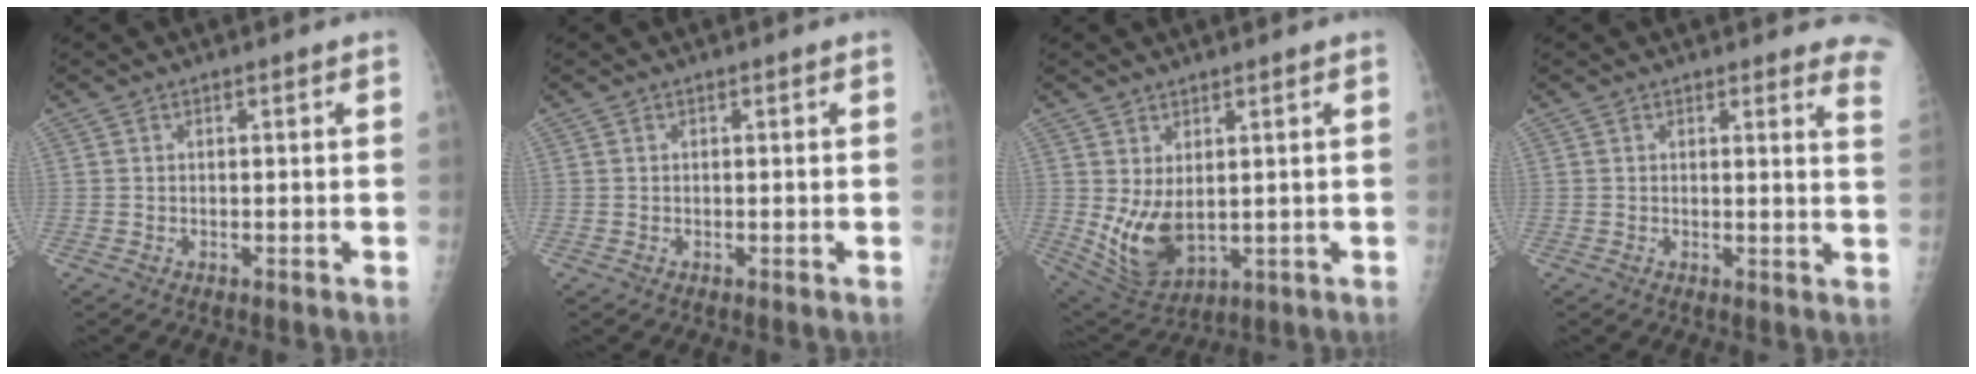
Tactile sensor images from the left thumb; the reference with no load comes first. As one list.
[{"total": 0.0}, {"total": 9.5, "force": [0.8, 5.4, 7.7], "torque": [-0.129, -0.024, 0.039]}, {"total": 7.0, "force": [6.7, 1.1, 1.6], "torque": [0.010, -0.055, 0.039]}]